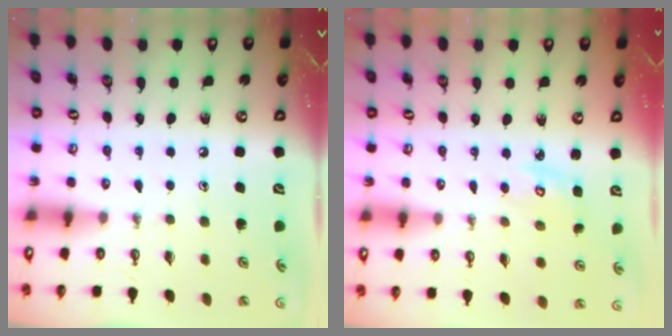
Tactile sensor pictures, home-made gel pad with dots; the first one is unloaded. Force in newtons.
{"total": 3.0, "press": 3.0, "slide": 0.1}